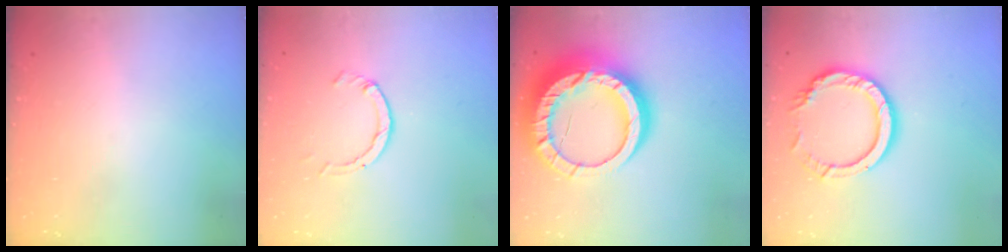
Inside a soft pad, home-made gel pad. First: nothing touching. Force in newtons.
{"total": 2.6, "press": 2.5, "slide": 0.3}
{"total": 23.7, "press": 23.7, "slide": 2.1}
{"total": 12.3, "press": 12.2, "slide": 1.0}